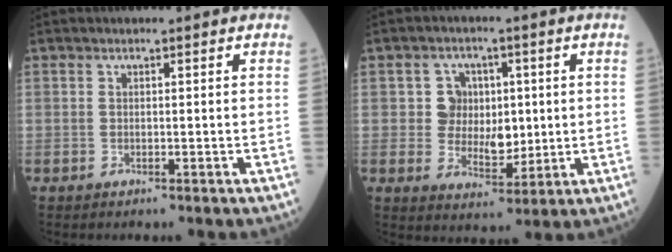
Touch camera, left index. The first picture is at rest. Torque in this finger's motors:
{"motor_torque": [0.60, 0.11, 0.07, 0.05]}